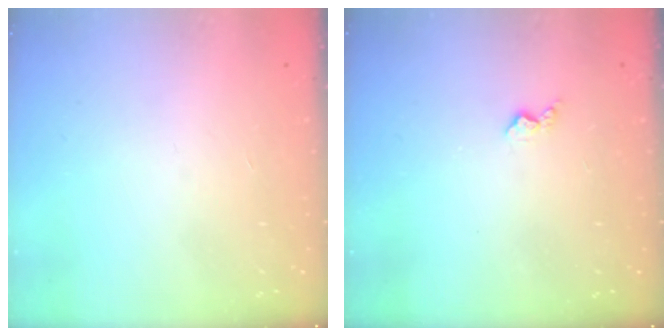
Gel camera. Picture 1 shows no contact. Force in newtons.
{"total": 3.0, "press": 3.0, "slide": 0.5}